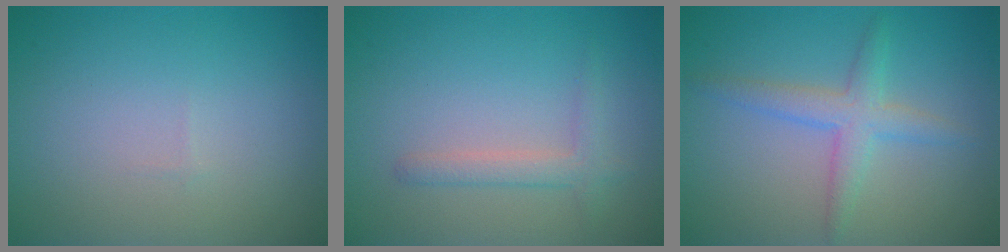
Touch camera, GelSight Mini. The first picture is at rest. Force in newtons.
{"total": 1.8, "press": 1.8, "slide": 0.2}
{"total": 2.9, "press": 2.9, "slide": 0.0}